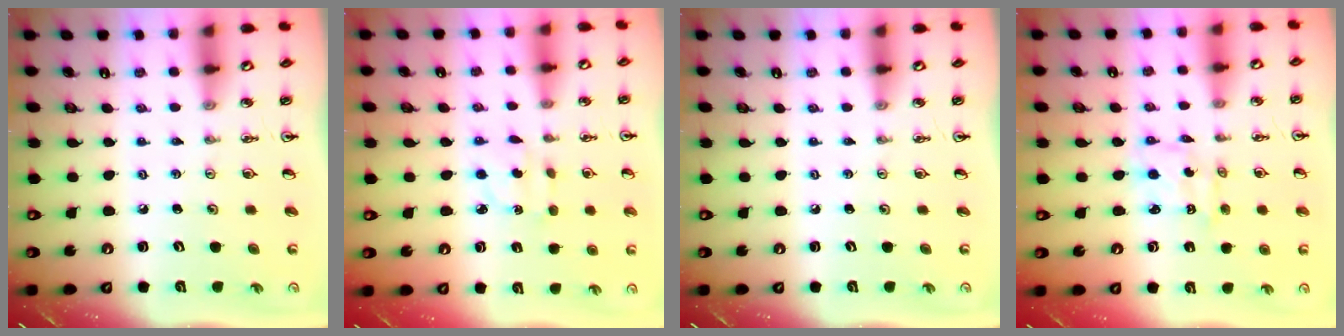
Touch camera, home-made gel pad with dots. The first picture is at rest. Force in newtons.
{"total": 3.2, "press": 3.2, "slide": 0.4}
{"total": 0.0}
{"total": 1.9, "press": 1.9, "slide": 0.1}